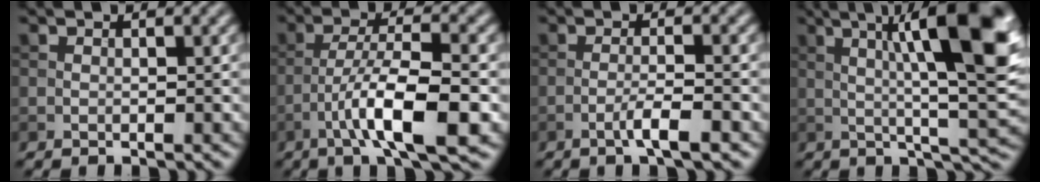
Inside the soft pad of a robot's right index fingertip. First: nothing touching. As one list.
[{"total": 8.3, "force": [-3.4, 1.8, 7.3], "torque": [-0.122, 0.012, -0.063]}, {"total": 2.9, "force": [-1.4, 0.3, 2.5], "torque": [-0.041, 0.009, -0.033]}, {"total": 13.9, "force": [3.3, 3.1, 13.1], "torque": [-0.178, 0.007, 0.053]}]